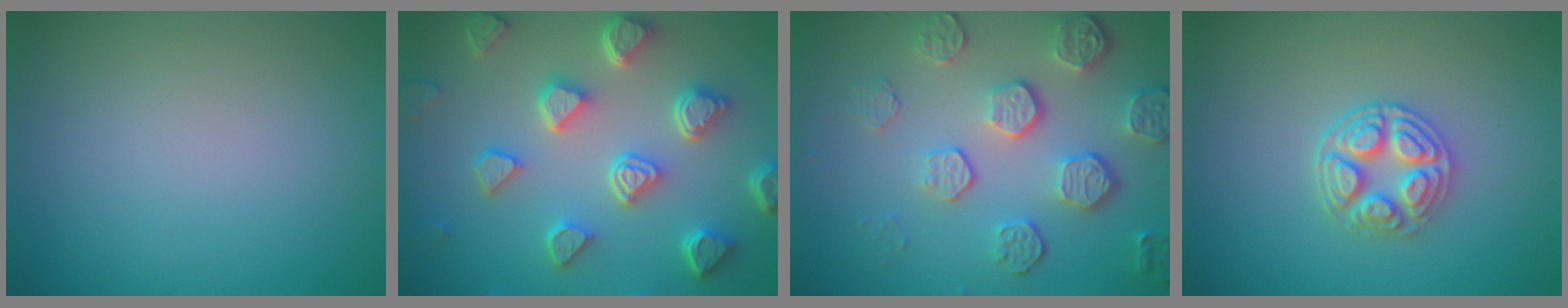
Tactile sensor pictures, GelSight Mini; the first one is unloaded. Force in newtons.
{"total": 6.7, "press": 5.3, "slide": 4.1}
{"total": 5.4, "press": 4.1, "slide": 3.4}
{"total": 3.7, "press": 3.3, "slide": 1.8}